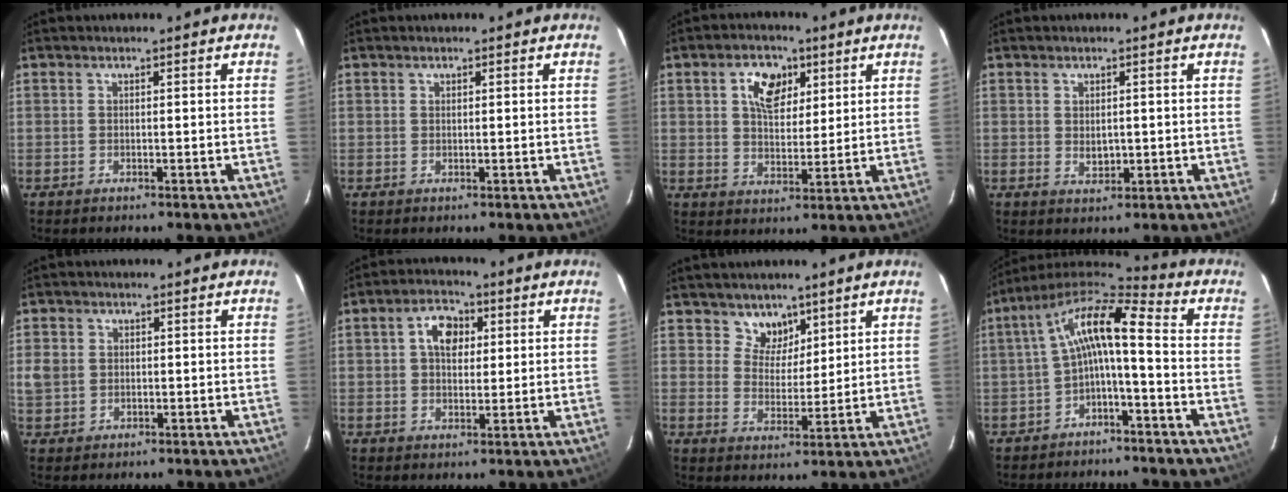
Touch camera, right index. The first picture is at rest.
{"total": 0.0}
{"total": 7.6, "force": [3.2, 5.0, 4.8], "torque": [-0.081, 0.015, 0.057]}
{"total": 2.5, "force": [0.0, 1.8, 1.7], "torque": [-0.027, -0.002, 0.004]}
{"total": 4.4, "force": [0.2, 4.0, 1.8], "torque": [-0.039, 0.005, 0.007]}
{"total": 6.0, "force": [1.7, 4.1, 4.0], "torque": [-0.068, 0.021, 0.029]}
{"total": 5.2, "force": [3.8, 3.6, 0.5], "torque": [0.002, 0.000, 0.069]}
{"total": 10.8, "force": [-1.3, 2.9, 10.3], "torque": [-0.212, 0.026, -0.030]}